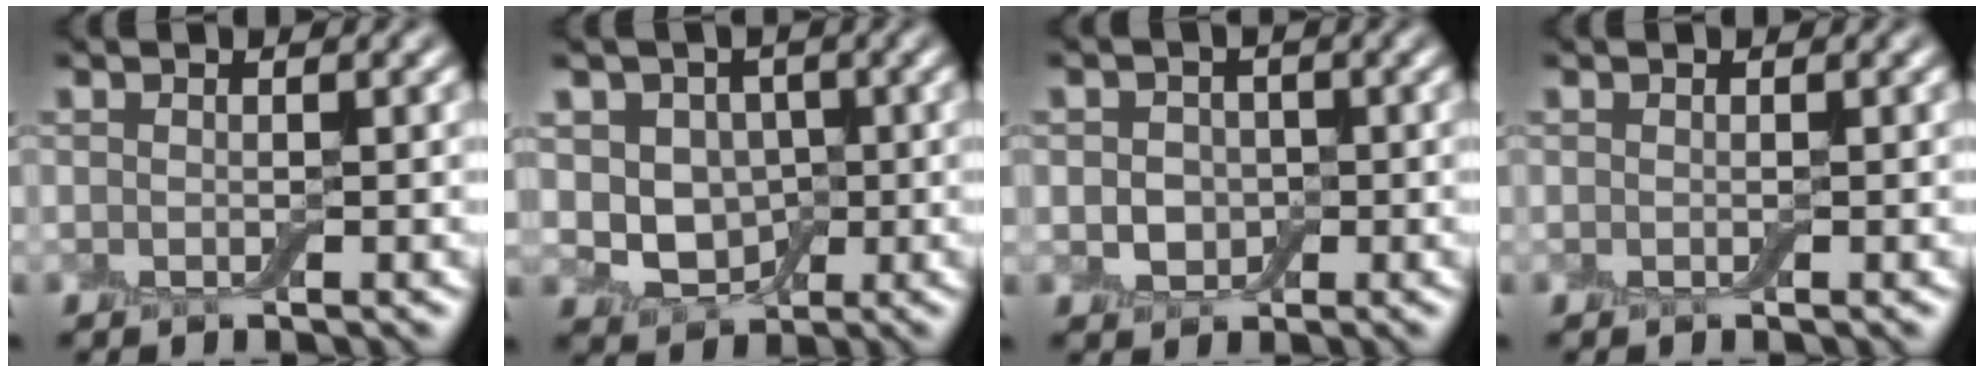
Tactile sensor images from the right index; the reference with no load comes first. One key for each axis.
{"total": 4.6, "fx": 0.4, "fy": 3.8, "fz": 2.4, "tx": -0.033, "ty": -0.004, "tz": -0.002}
{"total": 2.7, "fx": -0.3, "fy": 2.3, "fz": 1.5, "tx": -0.024, "ty": -0.002, "tz": -0.011}
{"total": 0.0}